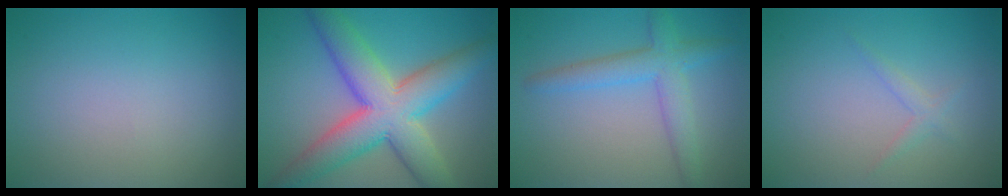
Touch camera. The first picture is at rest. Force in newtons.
{"total": 10.0, "press": 10.0, "slide": 0.6}
{"total": 3.8, "press": 3.8, "slide": 0.1}
{"total": 1.1, "press": 1.1, "slide": 0.1}